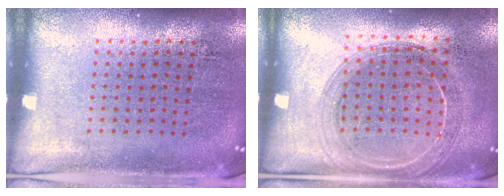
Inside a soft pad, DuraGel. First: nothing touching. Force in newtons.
{"total": 1.6, "press": 1.6, "slide": 0.4}